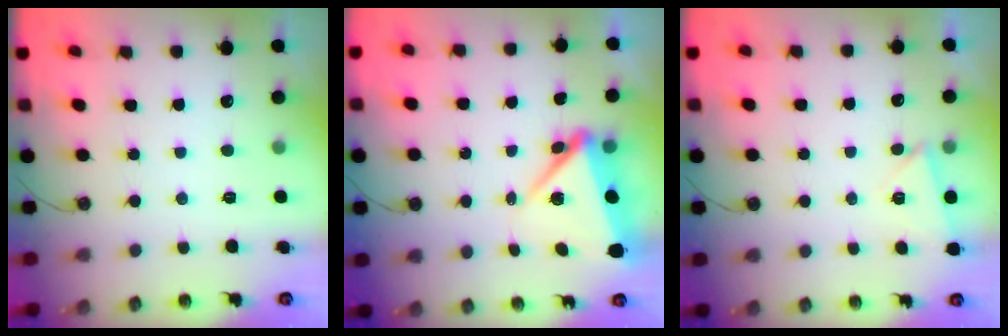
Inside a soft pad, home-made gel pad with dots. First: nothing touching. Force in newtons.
{"total": 8.3, "press": 8.1, "slide": 1.6}
{"total": 2.7, "press": 2.4, "slide": 1.2}